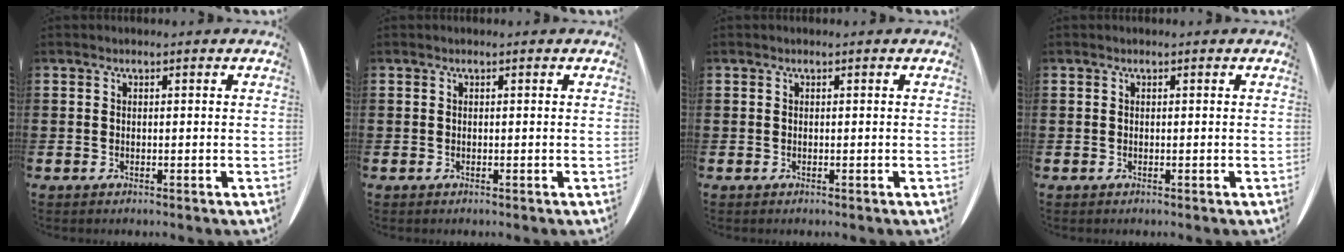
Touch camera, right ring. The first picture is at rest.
{"total": 0.0}
{"total": 0.0}
{"total": 0.0}